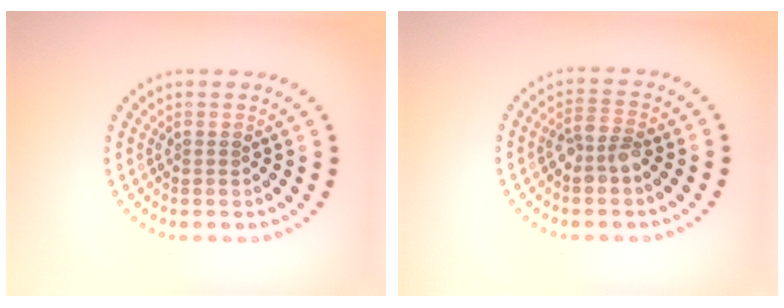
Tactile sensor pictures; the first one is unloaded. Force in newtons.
{"total": 2.4, "press": 2.3, "slide": 0.7}